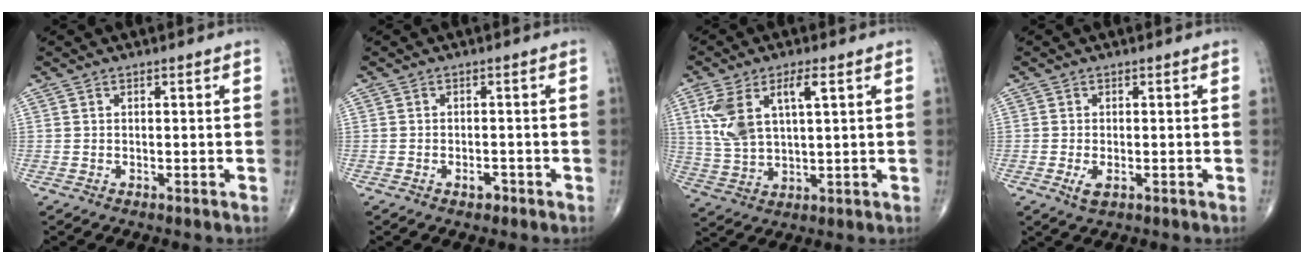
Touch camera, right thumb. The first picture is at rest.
{"total": 1.7, "force": [-1.0, 0.9, 1.0], "torque": [-0.014, 0.006, -0.014]}
{"total": 10.6, "force": [3.6, 4.5, 8.9], "torque": [-0.188, 0.000, 0.076]}
{"total": 2.4, "force": [-0.7, 1.1, 2.0], "torque": [-0.041, -0.005, -0.012]}